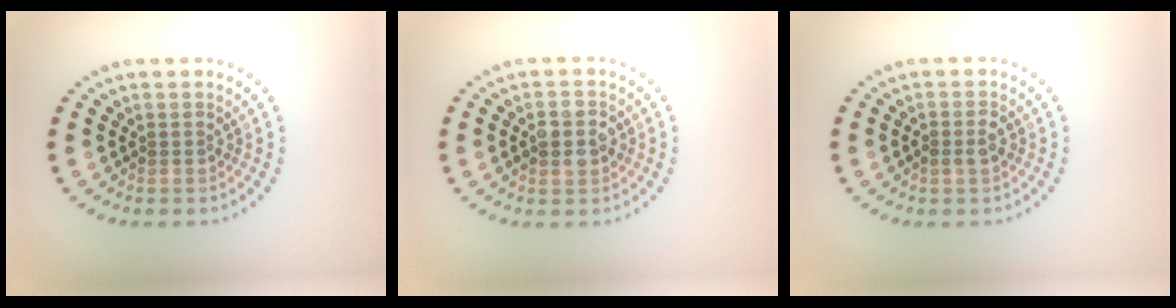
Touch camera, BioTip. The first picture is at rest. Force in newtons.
{"total": 2.8, "press": 2.8, "slide": 0.2}
{"total": 1.3, "press": 1.3, "slide": 0.2}